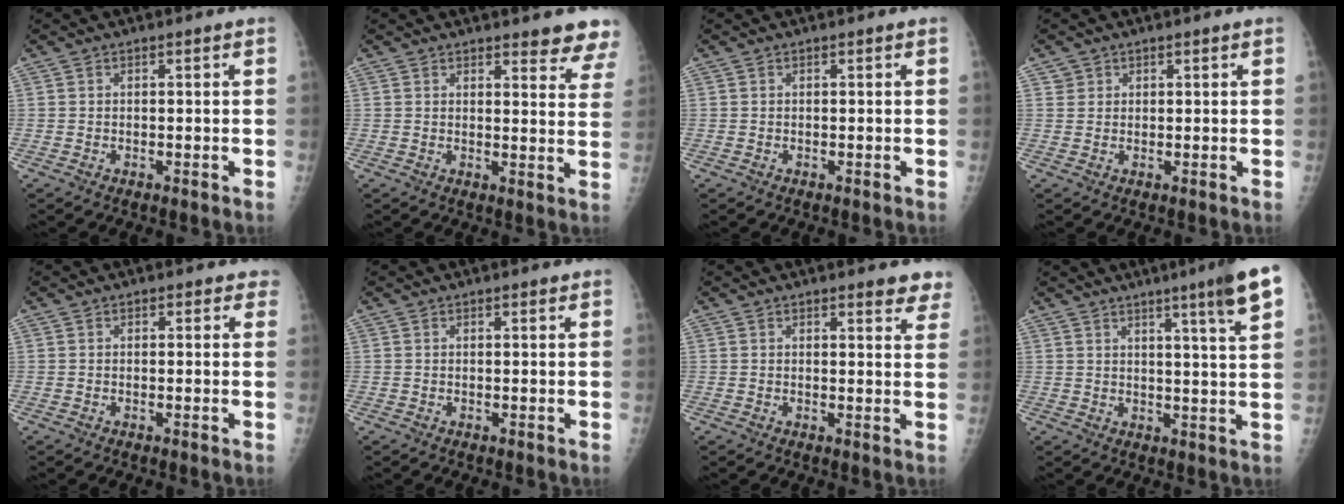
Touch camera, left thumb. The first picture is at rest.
{"total": 8.4, "force": [7.5, 2.0, 3.3], "torque": [-0.003, -0.040, 0.065]}
{"total": 0.0}
{"total": 1.5, "force": [0.8, 1.2, 0.0], "torque": [0.018, -0.002, 0.007]}
{"total": 1.6, "force": [1.0, 1.0, 0.6], "torque": [0.013, -0.001, 0.005]}
{"total": 0.9, "force": [0.7, 0.2, 0.6], "torque": [-0.008, -0.002, 0.010]}
{"total": 5.0, "force": [4.0, 1.3, 2.7], "torque": [-0.009, -0.018, 0.037]}
{"total": 9.6, "force": [5.4, -0.3, 7.9], "torque": [-0.112, -0.025, 0.071]}